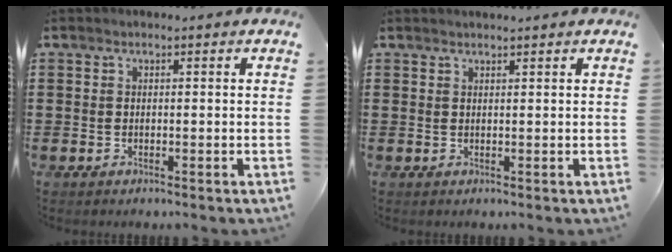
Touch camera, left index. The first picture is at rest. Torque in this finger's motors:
{"motor_torque": [-0.31, 0.40, -0.03, -0.06]}